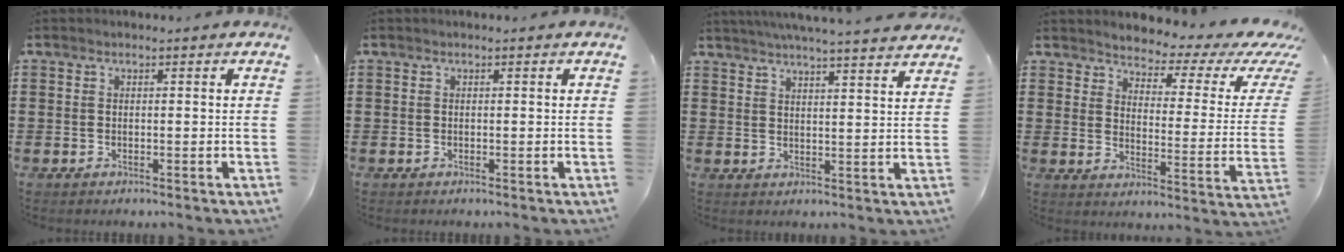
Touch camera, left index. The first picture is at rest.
{"total": 0.0}
{"total": 4.4, "force": [4.2, -0.7, 1.2], "torque": [-0.038, -0.022, 0.073]}
{"total": 2.9, "force": [2.5, 0.7, 1.3], "torque": [-0.037, -0.027, 0.032]}